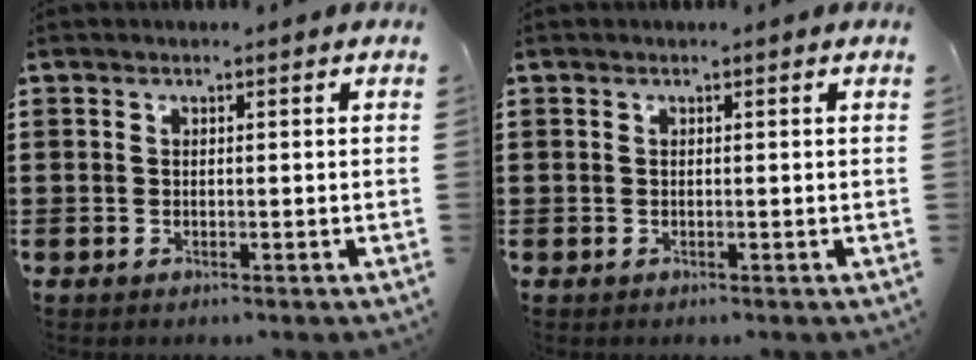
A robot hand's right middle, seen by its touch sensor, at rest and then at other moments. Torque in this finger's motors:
{"motor_torque": [0.13, -0.12, 0.02, 0.01]}